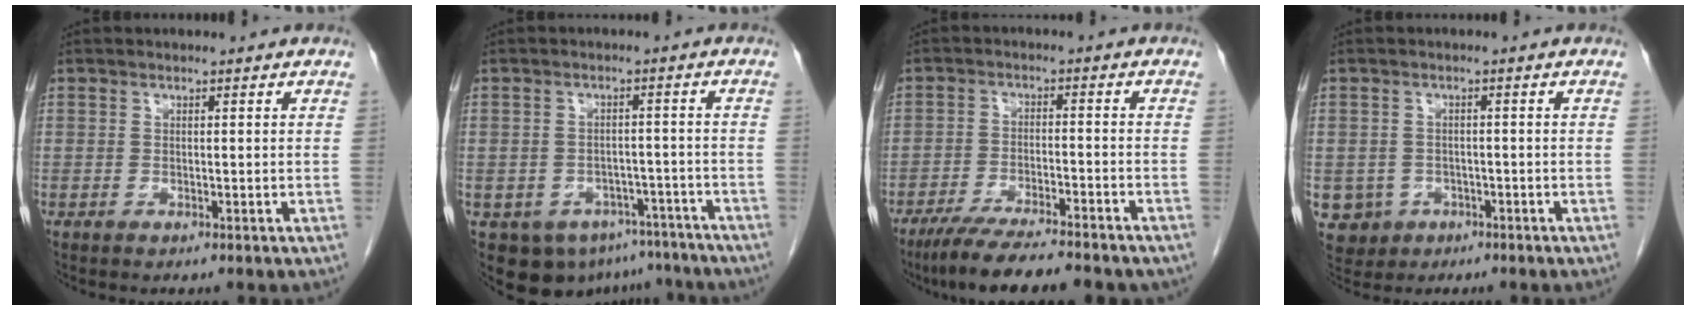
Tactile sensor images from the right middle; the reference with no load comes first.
{"total": 11.4, "force": [-8.0, 7.3, 3.3], "torque": [-0.047, 0.012, -0.094]}
{"total": 13.0, "force": [-10.8, 1.7, 7.0], "torque": [-0.110, -0.024, -0.166]}
{"total": 4.9, "force": [-1.9, 4.5, 0.5], "torque": [-0.014, 0.006, -0.025]}